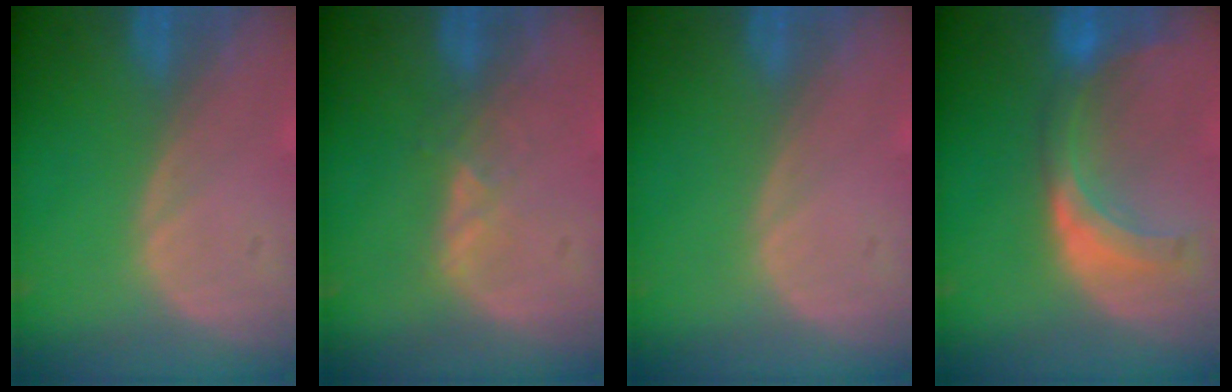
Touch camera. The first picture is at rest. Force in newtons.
{"total": 2.0, "press": 2.0, "slide": 0.3}
{"total": 0.0}
{"total": 7.5, "press": 6.8, "slide": 3.0}